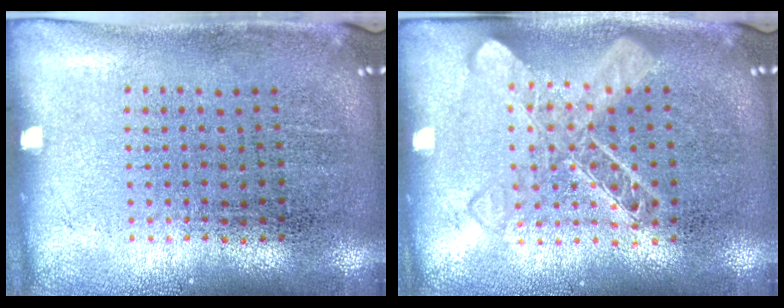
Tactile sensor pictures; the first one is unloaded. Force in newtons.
{"total": 1.5, "press": 1.5, "slide": 0.3}